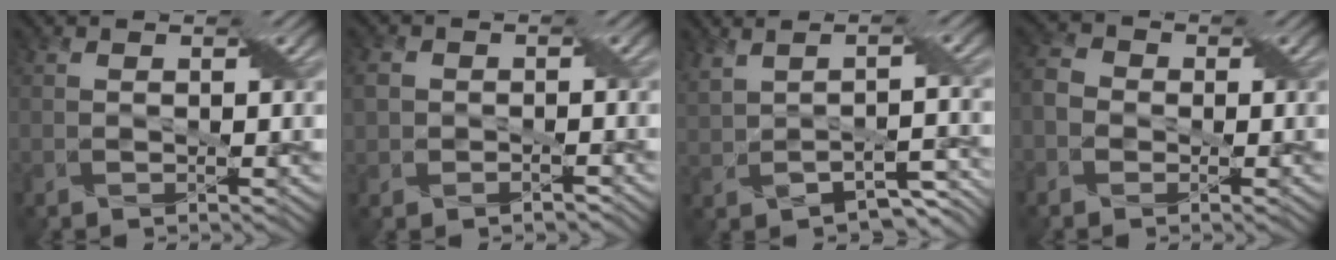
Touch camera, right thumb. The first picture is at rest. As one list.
[{"total": 3.7, "force": [-0.7, 3.1, 1.9], "torque": [-0.045, -0.003, -0.012]}, {"total": 5.5, "force": [-0.4, 2.0, 5.1], "torque": [-0.100, -0.004, 0.004]}, {"total": 3.1, "force": [-1.2, 2.6, 1.3], "torque": [-0.036, 0.004, -0.033]}]